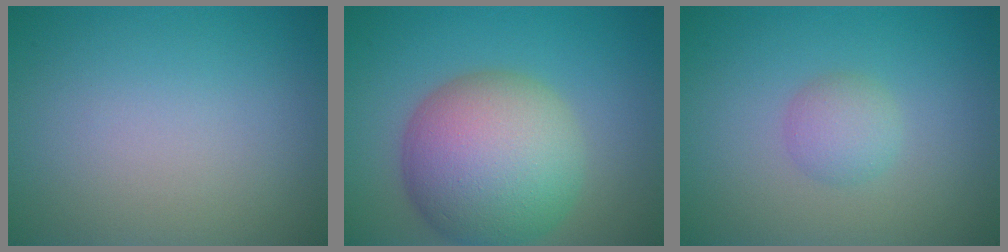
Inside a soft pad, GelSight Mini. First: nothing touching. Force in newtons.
{"total": 11.0, "press": 11.0, "slide": 0.4}
{"total": 2.0, "press": 2.0, "slide": 0.1}